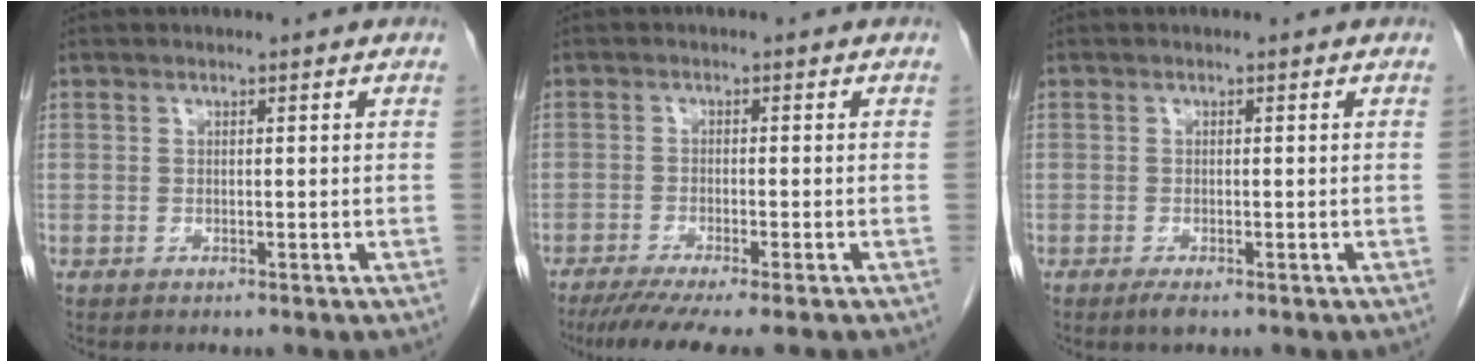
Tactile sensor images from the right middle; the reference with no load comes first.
{"total": 8.6, "force": [-6.9, 0.2, 5.2], "torque": [-0.074, -0.022, -0.106]}
{"total": 1.3, "force": [-0.9, 0.3, 0.9], "torque": [-0.021, -0.004, -0.014]}